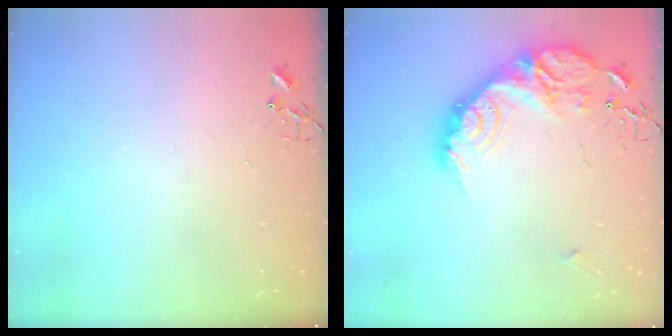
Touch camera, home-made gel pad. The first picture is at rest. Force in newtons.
{"total": 19.4, "press": 19.4, "slide": 0.6}